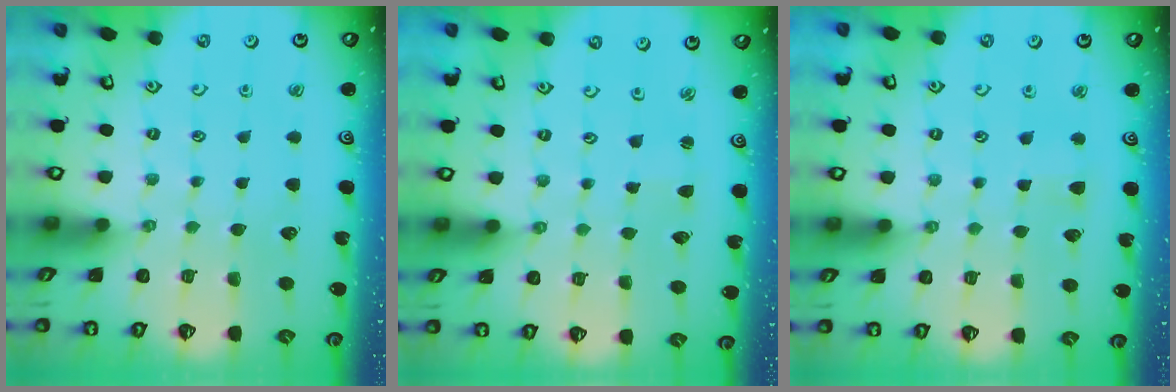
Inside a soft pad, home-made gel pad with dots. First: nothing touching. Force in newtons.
{"total": 1.5, "press": 1.5, "slide": 0.1}
{"total": 3.6, "press": 3.5, "slide": 0.5}